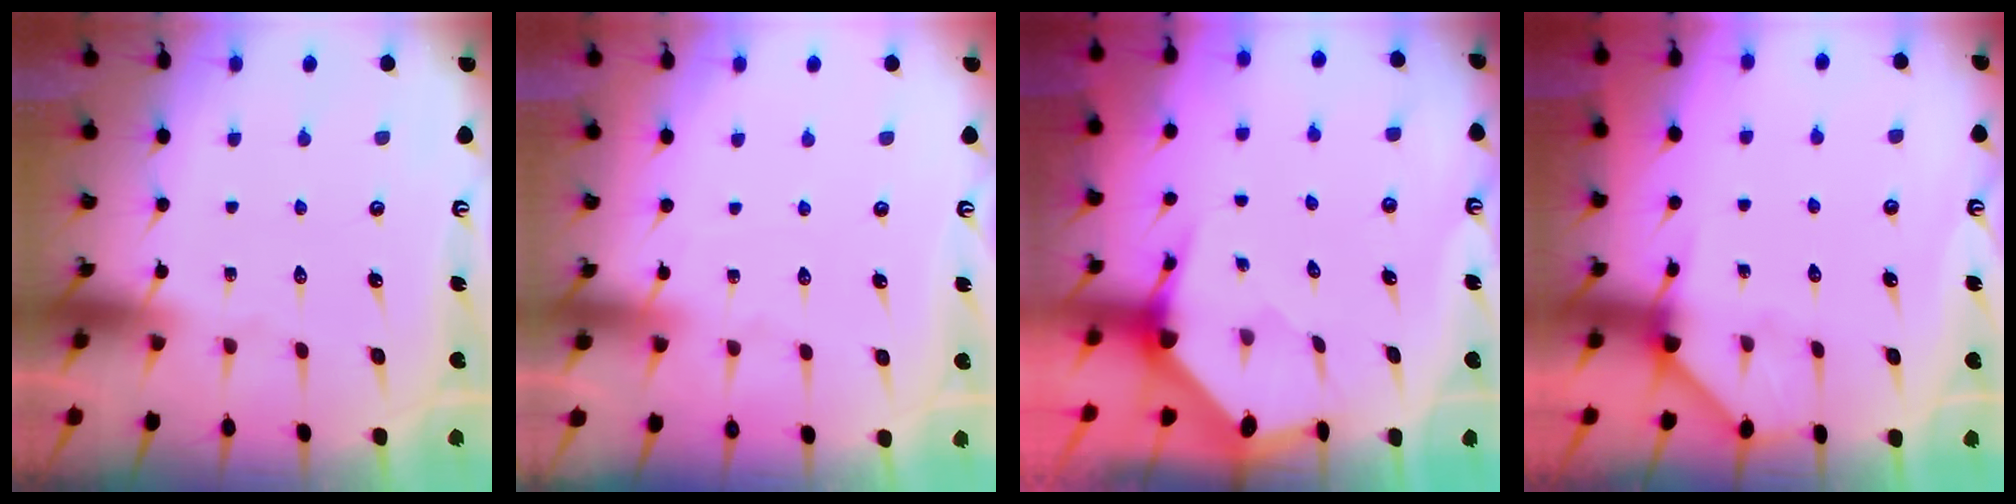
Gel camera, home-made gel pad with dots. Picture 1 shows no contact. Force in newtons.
{"total": 2.3, "press": 2.3, "slide": 0.3}
{"total": 3.7, "press": 3.6, "slide": 0.5}
{"total": 4.8, "press": 4.8, "slide": 0.3}